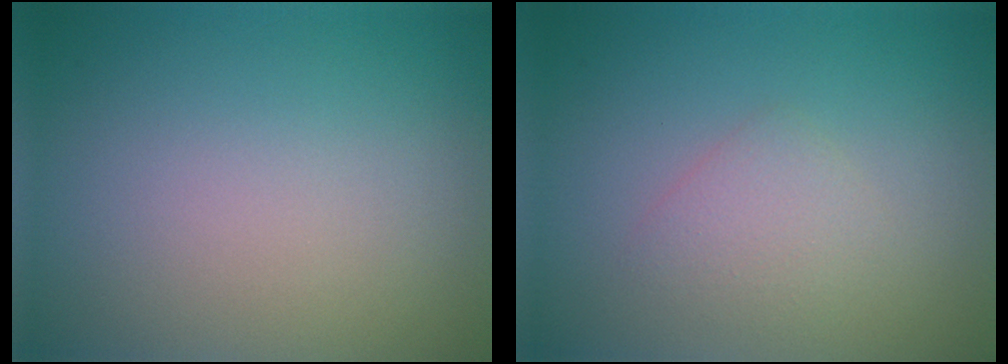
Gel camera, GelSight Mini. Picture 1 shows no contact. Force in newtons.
{"total": 1.8, "press": 1.8, "slide": 0.0}